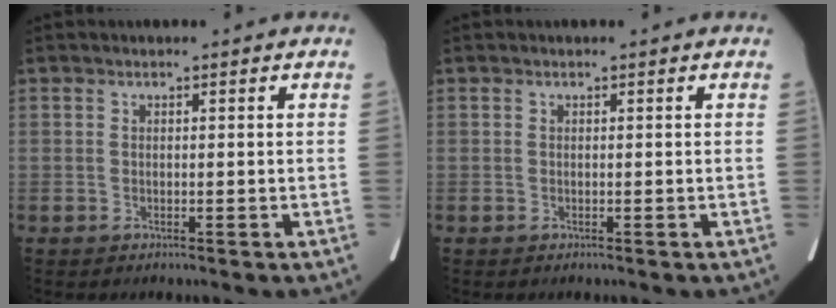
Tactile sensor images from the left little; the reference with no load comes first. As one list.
[{"total": 0.0}]